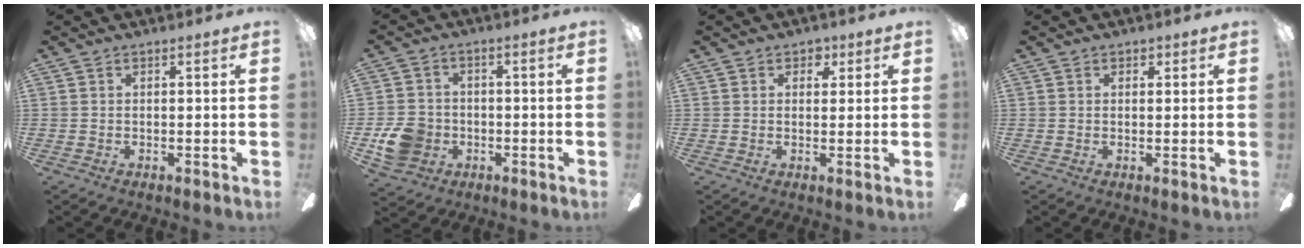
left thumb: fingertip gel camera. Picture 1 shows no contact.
{"total": 8.8, "force": [-2.6, 7.6, 3.7], "torque": [-0.079, 0.021, -0.047]}
{"total": 3.0, "force": [1.6, 2.2, 1.3], "torque": [-0.005, 0.000, 0.024]}
{"total": 1.3, "force": [0.8, 1.0, 0.4], "torque": [0.008, -0.002, 0.010]}